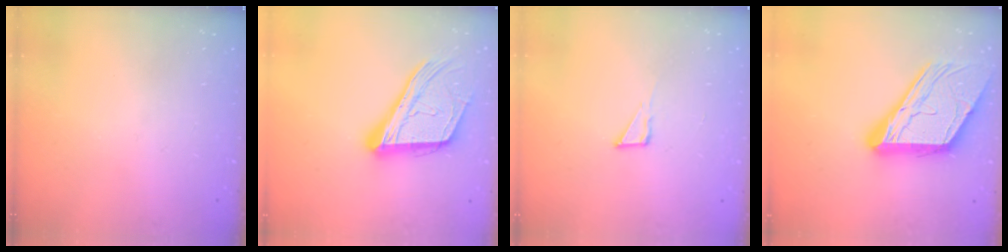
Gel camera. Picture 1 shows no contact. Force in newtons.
{"total": 19.1, "press": 18.9, "slide": 2.6}
{"total": 3.6, "press": 3.6, "slide": 0.3}
{"total": 18.5, "press": 18.4, "slide": 1.9}